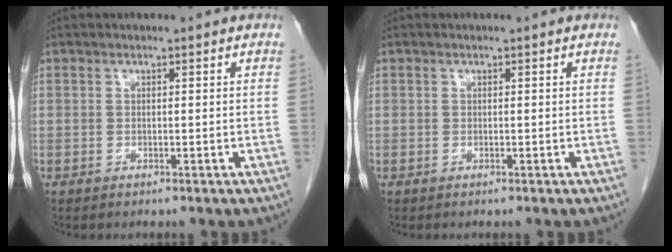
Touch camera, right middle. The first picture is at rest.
{"total": 0.0}